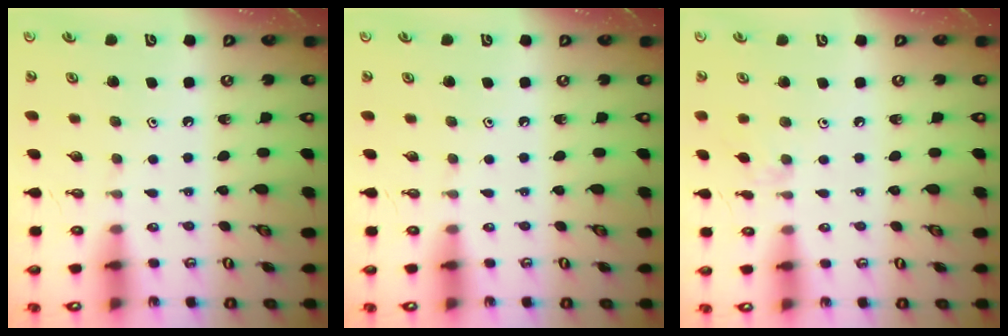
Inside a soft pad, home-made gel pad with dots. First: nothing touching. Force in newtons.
{"total": 0.0}
{"total": 4.8, "press": 4.8, "slide": 0.7}